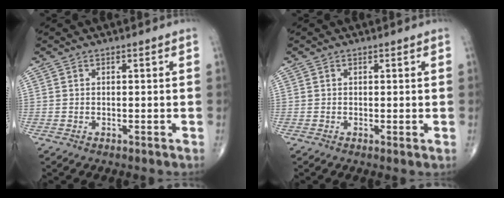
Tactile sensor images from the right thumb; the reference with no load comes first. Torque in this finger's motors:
{"motor_torque": [-0.14, 0.12, -0.37, -0.11, -0.01]}